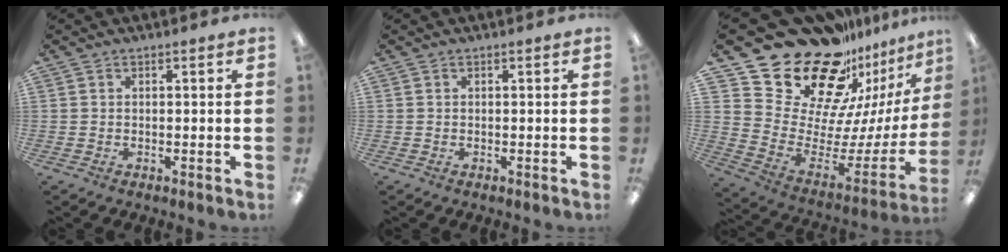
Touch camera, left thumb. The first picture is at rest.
{"total": 0.0}
{"total": 27.6, "force": [20.6, 13.9, 12.0], "torque": [-0.199, -0.166, 0.396]}